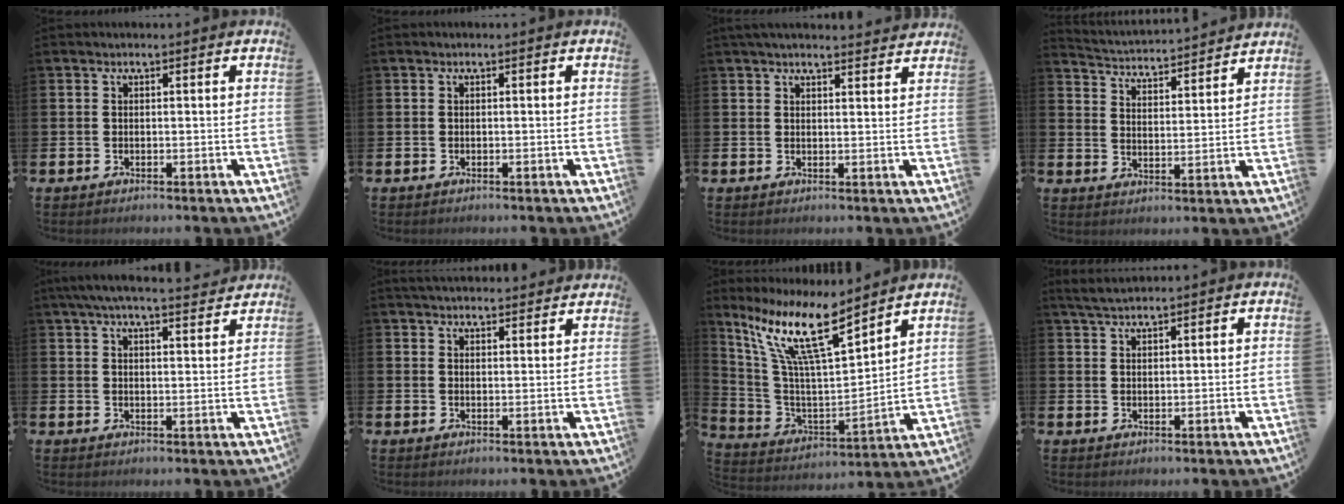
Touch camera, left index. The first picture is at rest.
{"total": 0.0}
{"total": 3.2, "force": [3.1, 0.3, 0.6], "torque": [-0.006, -0.016, 0.054]}
{"total": 4.0, "force": [4.0, 0.3, 0.0], "torque": [-0.023, -0.039, 0.065]}
{"total": 5.7, "force": [5.2, 0.6, 2.1], "torque": [-0.051, -0.016, 0.095]}
{"total": 3.4, "force": [3.4, 0.5, 0.2], "torque": [-0.007, -0.017, 0.062]}
{"total": 13.0, "force": [9.5, 2.6, 8.6], "torque": [-0.200, -0.053, 0.166]}
{"total": 3.1, "force": [2.9, 0.4, 1.1], "torque": [-0.032, -0.006, 0.055]}